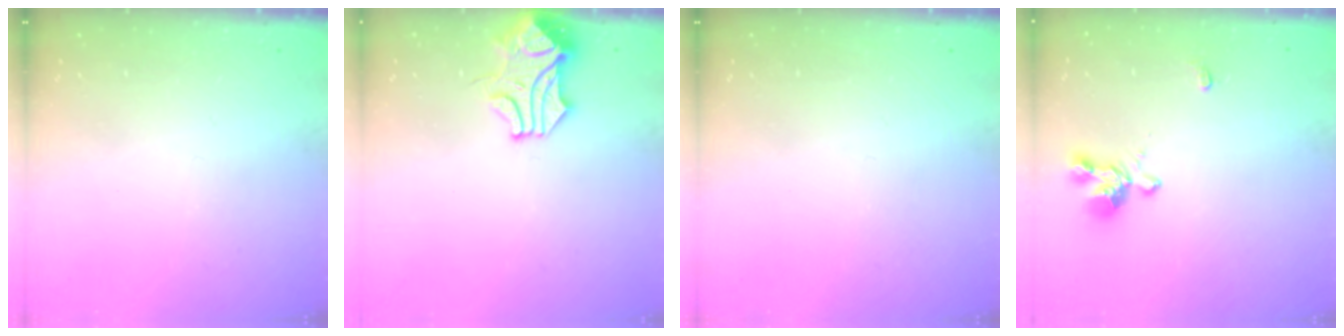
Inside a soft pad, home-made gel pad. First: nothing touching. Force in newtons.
{"total": 1.5, "press": 1.4, "slide": 0.6}
{"total": 0.0}
{"total": 1.6, "press": 1.1, "slide": 1.1}